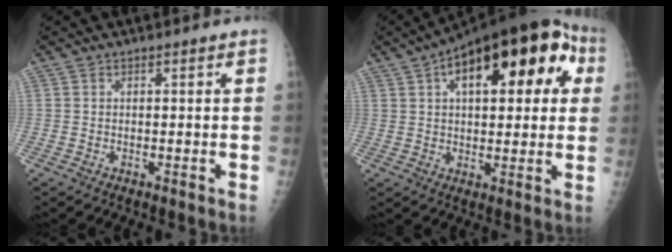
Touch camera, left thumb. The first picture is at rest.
{"total": 23.7, "force": [8.1, 11.1, 19.3], "torque": [-0.255, 0.037, 0.115]}